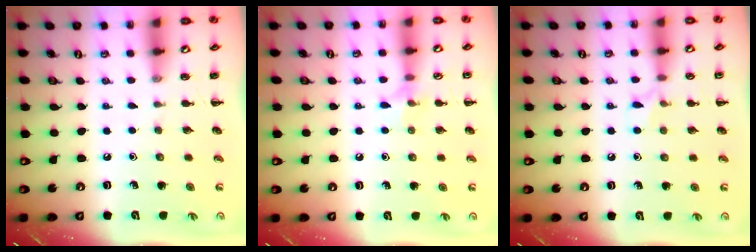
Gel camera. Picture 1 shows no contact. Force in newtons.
{"total": 6.3, "press": 6.1, "slide": 1.5}
{"total": 5.2, "press": 4.9, "slide": 1.6}